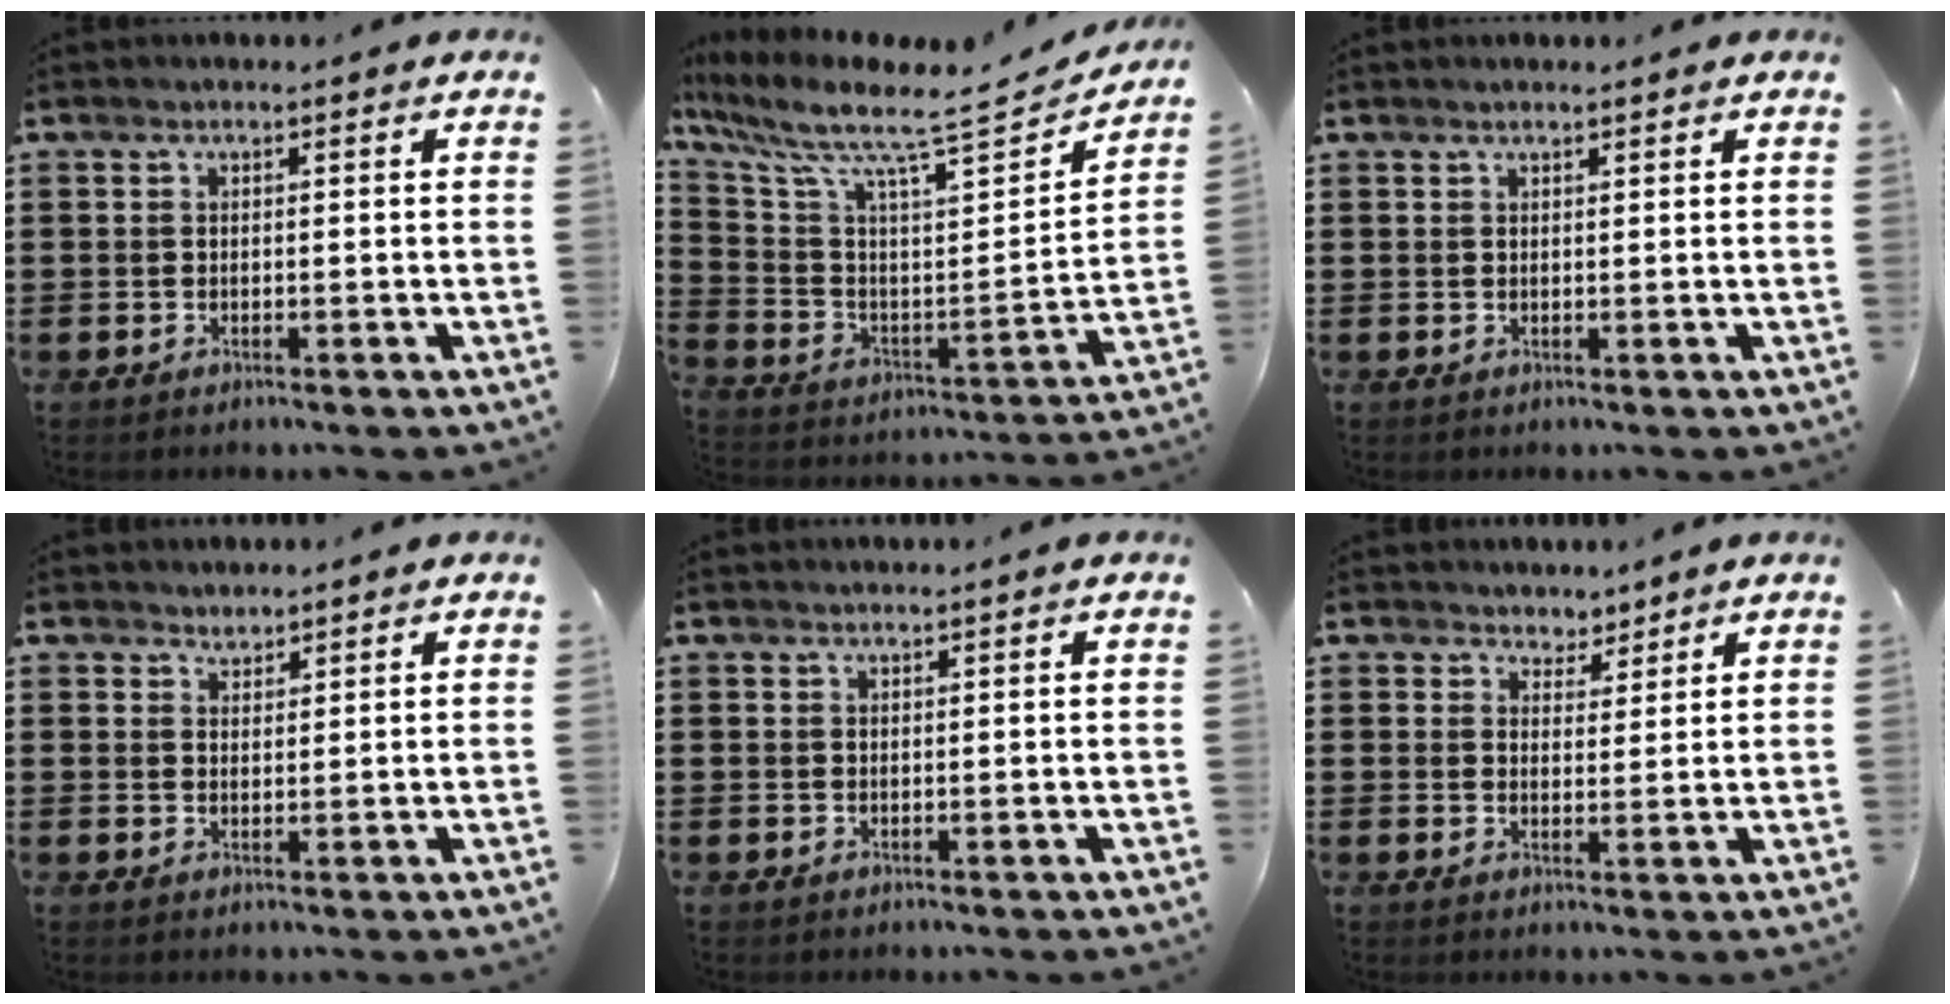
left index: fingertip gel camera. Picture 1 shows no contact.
{"total": 9.5, "force": [7.7, 1.3, 5.4], "torque": [-0.131, -0.063, 0.116]}
{"total": 0.7, "force": [0.6, 0.0, 0.3], "torque": [-0.007, -0.001, 0.012]}
{"total": 1.5, "force": [1.4, 0.4, -0.3], "torque": [0.002, 0.002, 0.029]}
{"total": 0.5, "force": [0.4, -0.2, 0.3], "torque": [-0.005, -0.003, 0.009]}
{"total": 3.0, "force": [2.6, 1.4, -0.4], "torque": [-0.006, 0.002, 0.049]}